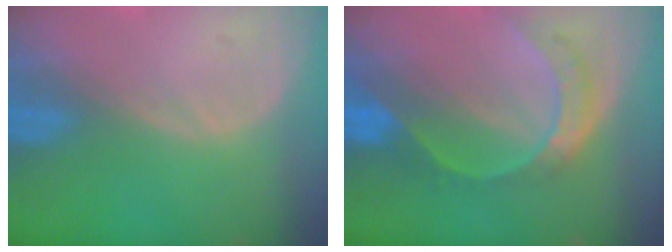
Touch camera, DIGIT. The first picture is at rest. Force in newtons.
{"total": 7.7, "press": 6.4, "slide": 4.2}